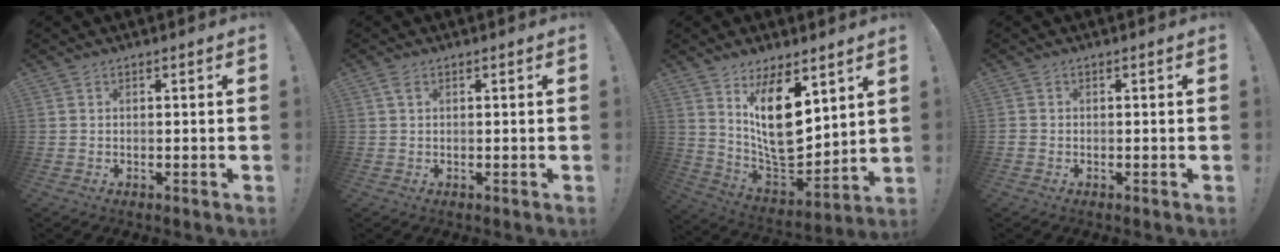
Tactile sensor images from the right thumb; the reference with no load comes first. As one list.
[{"total": 1.5, "force": [0.6, 0.8, 1.1], "torque": [-0.016, 0.001, 0.010]}, {"total": 19.3, "force": [7.4, 10.2, 14.6], "torque": [-0.248, -0.061, 0.140]}, {"total": 0.8, "force": [-0.6, 0.5, 0.2], "torque": [-0.007, 0.002, -0.009]}]